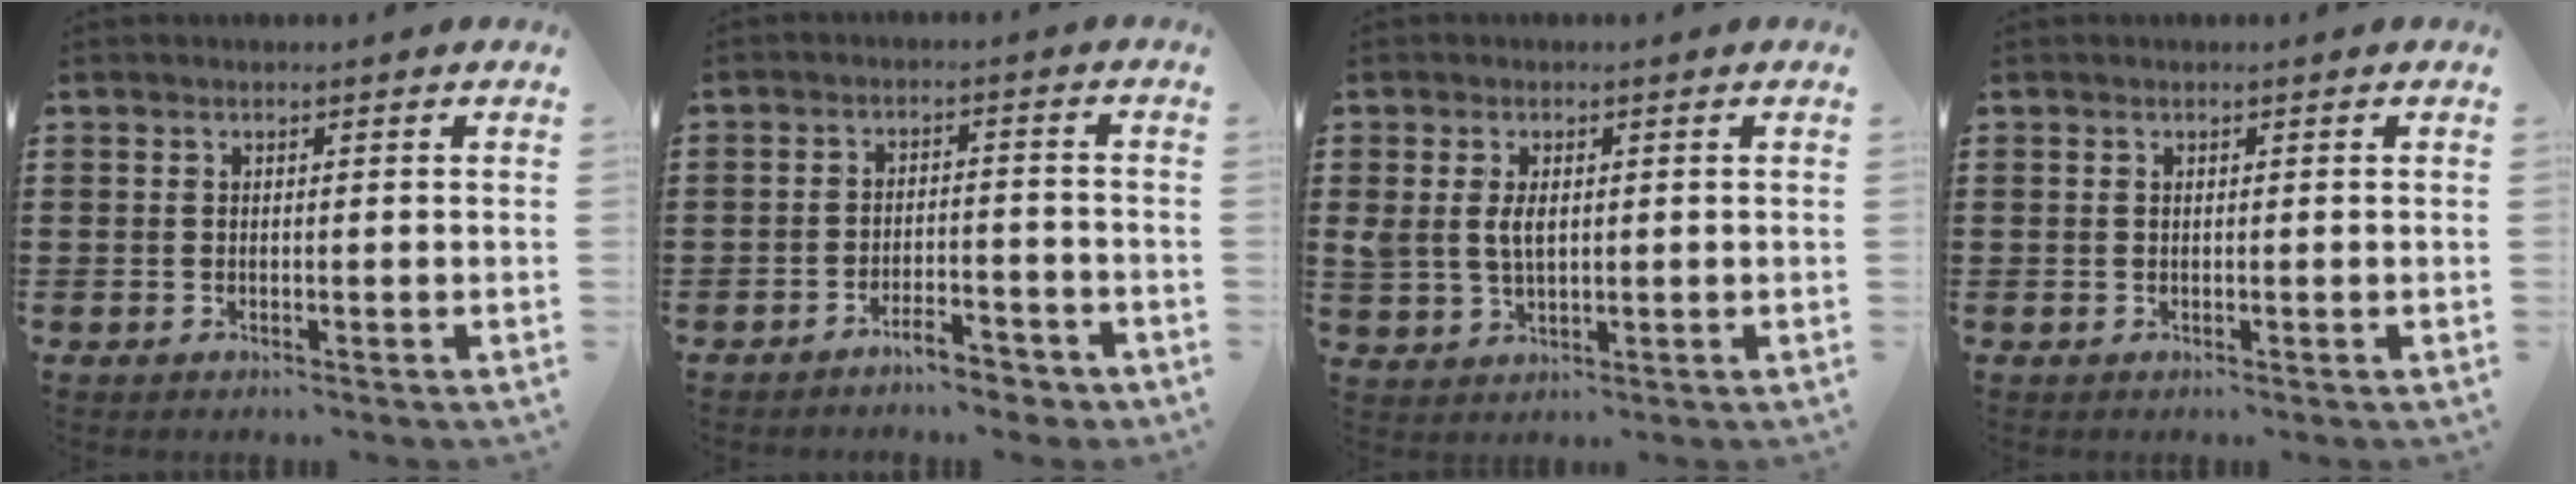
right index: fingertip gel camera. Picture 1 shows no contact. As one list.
[{"total": 4.5, "force": [-4.1, 0.9, 1.6], "torque": [-0.027, 0.007, -0.081]}, {"total": 4.0, "force": [0.8, 2.3, 3.2], "torque": [-0.074, 0.006, 0.010]}, {"total": 0.0}]